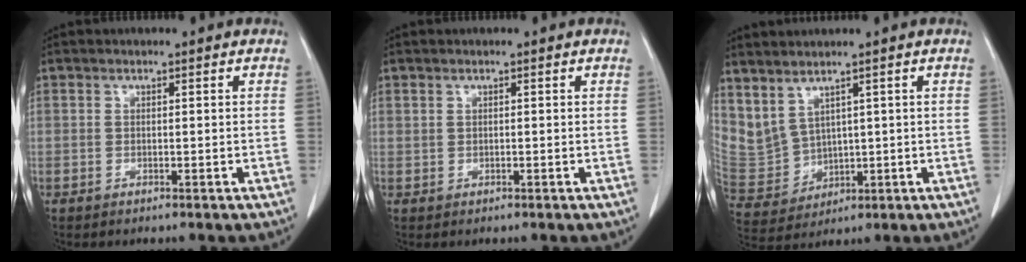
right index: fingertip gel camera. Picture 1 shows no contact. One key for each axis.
{"total": 0.0}
{"total": 7.8, "fx": 4.6, "fy": 4.7, "fz": 4.2, "tx": -0.099, "ty": 0.000, "tz": 0.123}